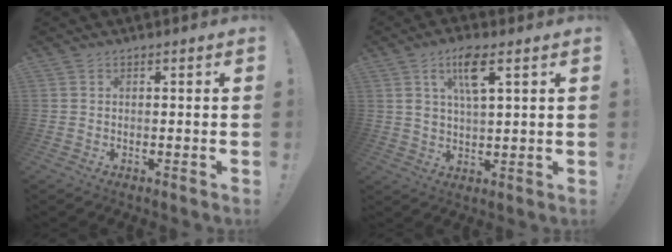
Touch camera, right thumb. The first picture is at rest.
{"total": 8.4, "force": [4.5, 2.6, 6.6], "torque": [-0.111, -0.007, 0.075]}